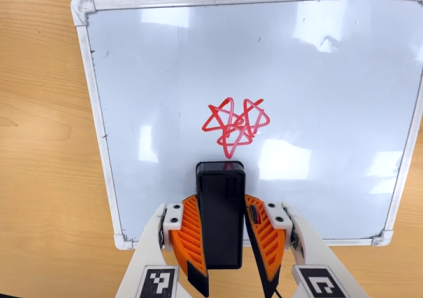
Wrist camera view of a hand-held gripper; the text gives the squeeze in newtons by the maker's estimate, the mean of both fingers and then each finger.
{"total": 8.8, "left": 7.7, "right": 9.9}